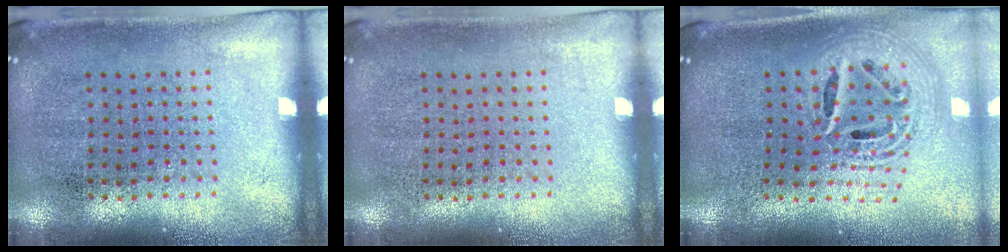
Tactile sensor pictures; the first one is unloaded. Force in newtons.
{"total": 0.0}
{"total": 2.3, "press": 1.7, "slide": 1.5}